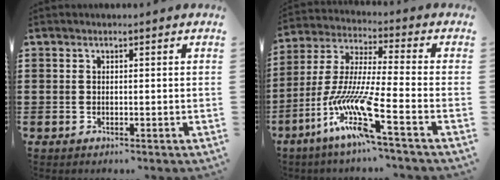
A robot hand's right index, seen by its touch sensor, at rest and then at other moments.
{"total": 12.2, "force": [-7.3, 1.1, 9.7], "torque": [-0.223, -0.022, -0.154]}